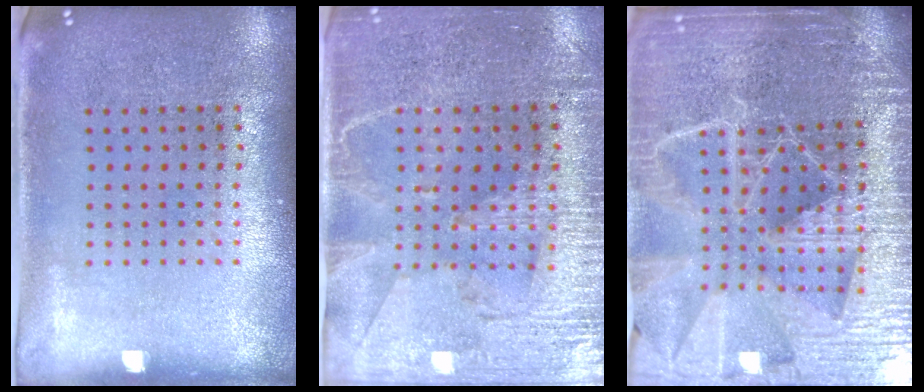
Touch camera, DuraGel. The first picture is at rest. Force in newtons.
{"total": 3.3, "press": 3.0, "slide": 1.5}
{"total": 6.2, "press": 5.4, "slide": 3.0}